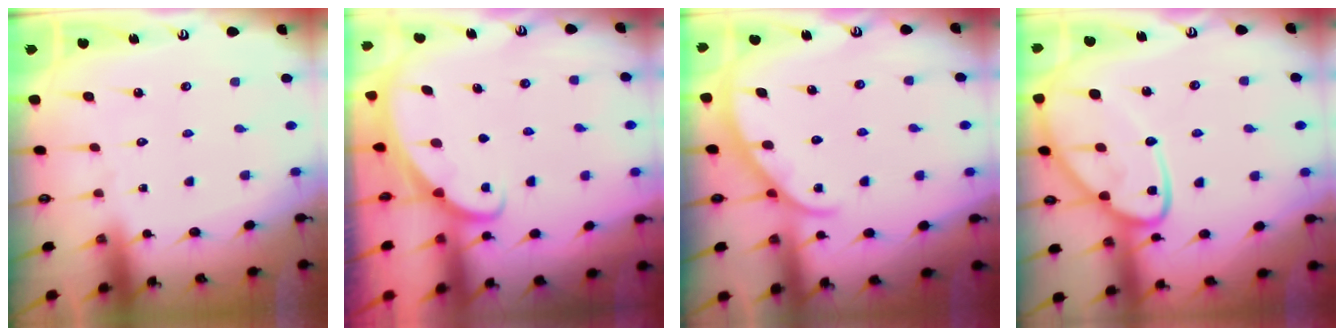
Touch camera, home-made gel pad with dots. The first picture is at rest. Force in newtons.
{"total": 1.6, "press": 1.6, "slide": 0.1}
{"total": 2.7, "press": 2.6, "slide": 0.3}
{"total": 15.3, "press": 15.2, "slide": 1.2}